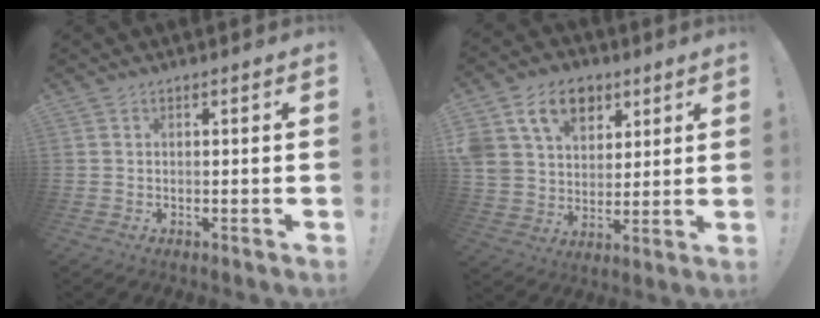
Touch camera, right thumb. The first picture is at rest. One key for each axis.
{"total": 15.9, "fx": 8.0, "fy": 11.3, "fz": 7.9, "tx": -0.128, "ty": -0.026, "tz": 0.153}